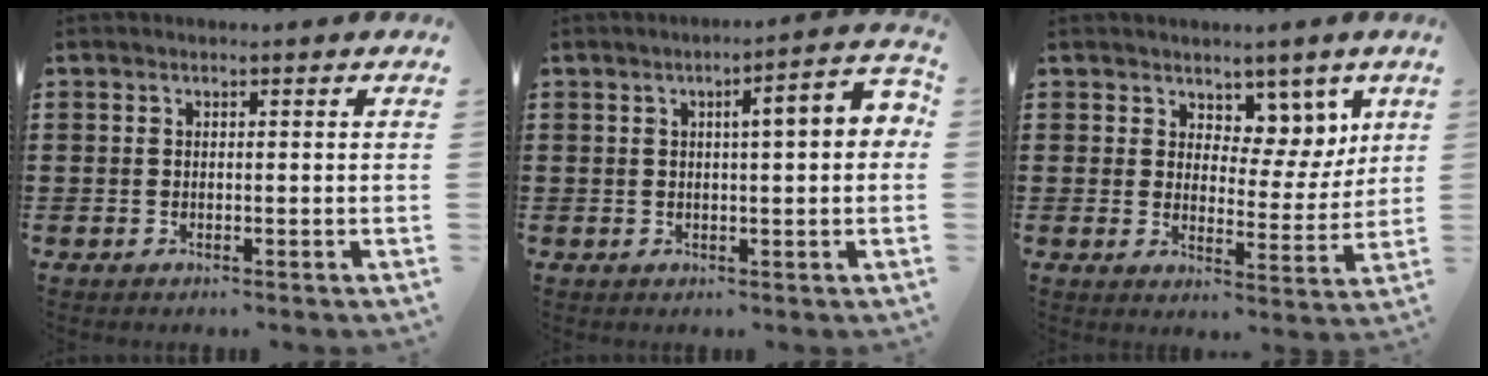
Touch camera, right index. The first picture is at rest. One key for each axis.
{"total": 5.8, "fx": 1.0, "fy": 0.8, "fz": 5.6, "tx": -0.088, "ty": -0.001, "tz": 0.009}
{"total": 6.1, "fx": 4.5, "fy": 3.9, "fz": 1.7, "tx": -0.041, "ty": -0.028, "tz": 0.075}